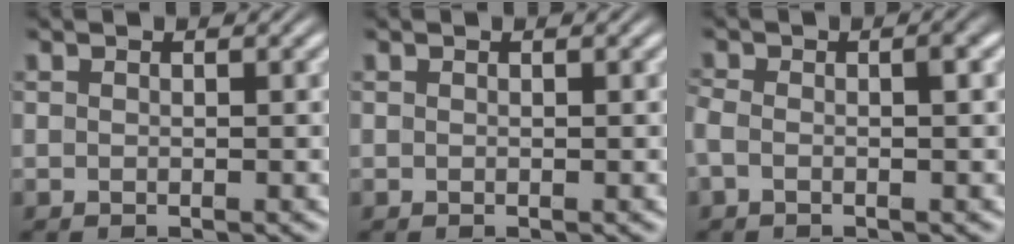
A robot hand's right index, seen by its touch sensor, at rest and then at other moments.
{"total": 0.0}
{"total": 2.2, "force": [-0.5, 1.2, 1.8], "torque": [-0.043, -0.002, -0.012]}